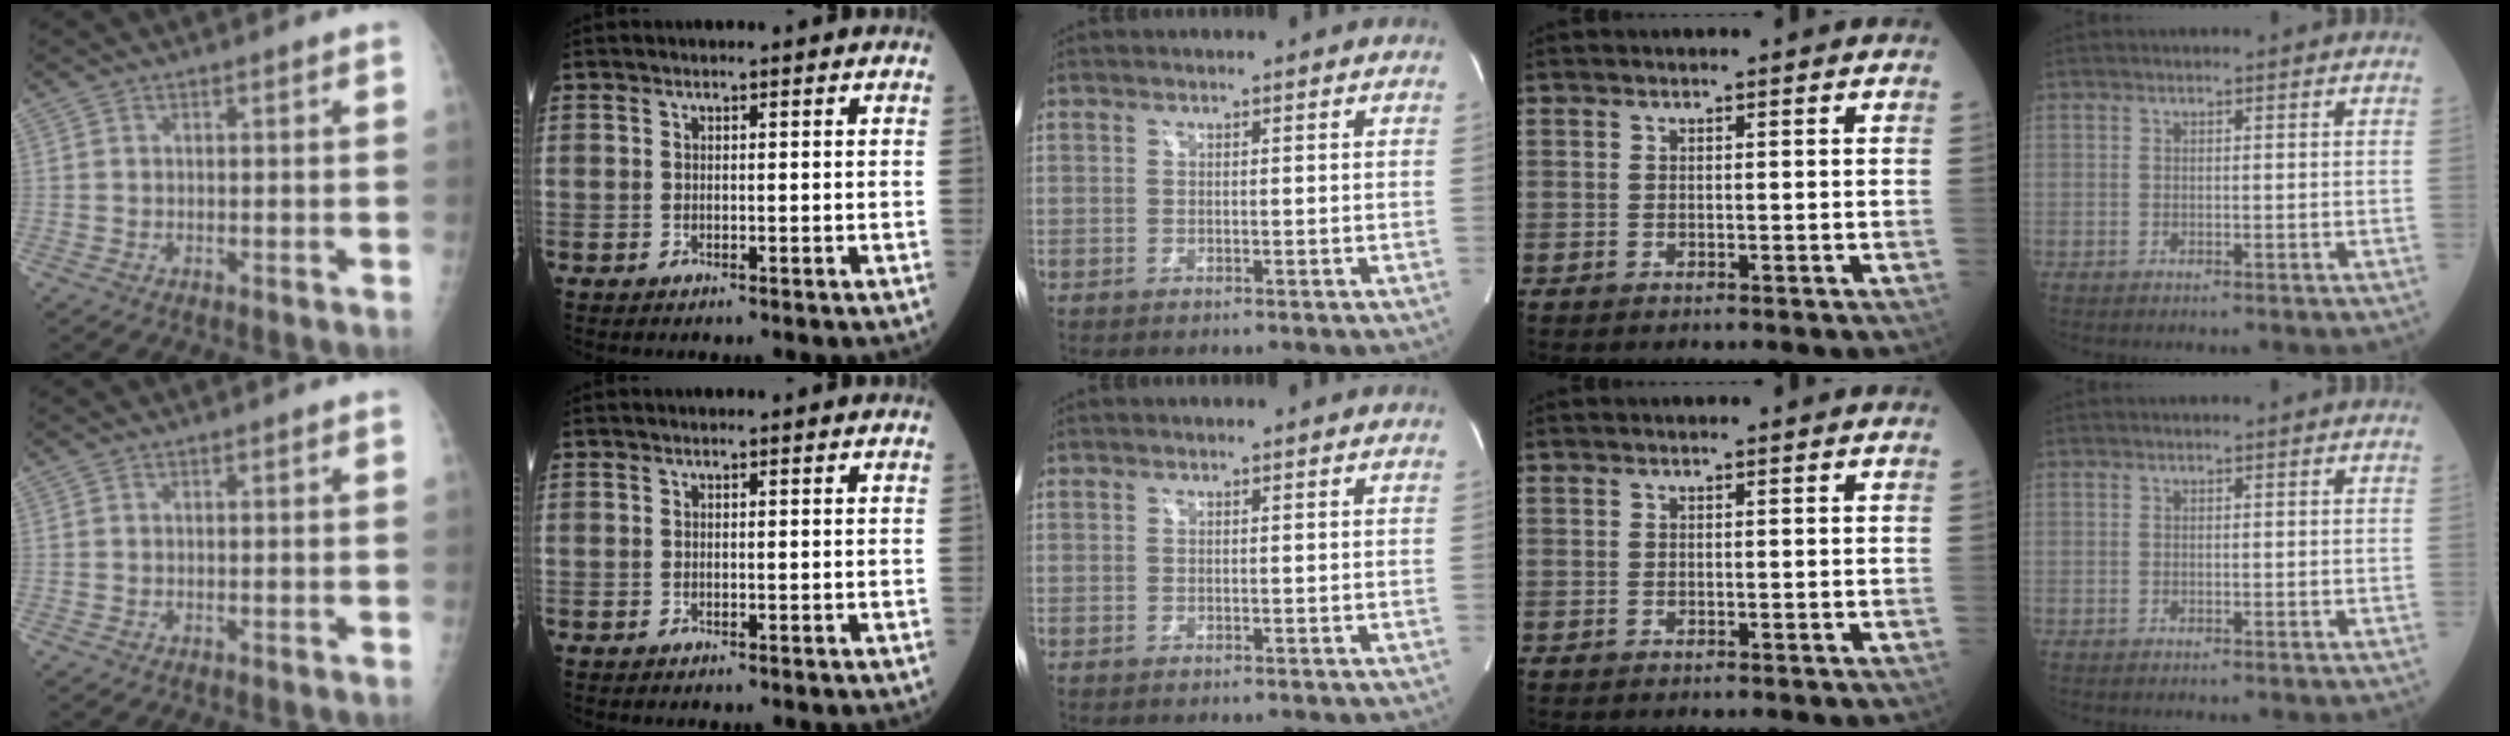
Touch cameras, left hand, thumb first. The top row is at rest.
{}